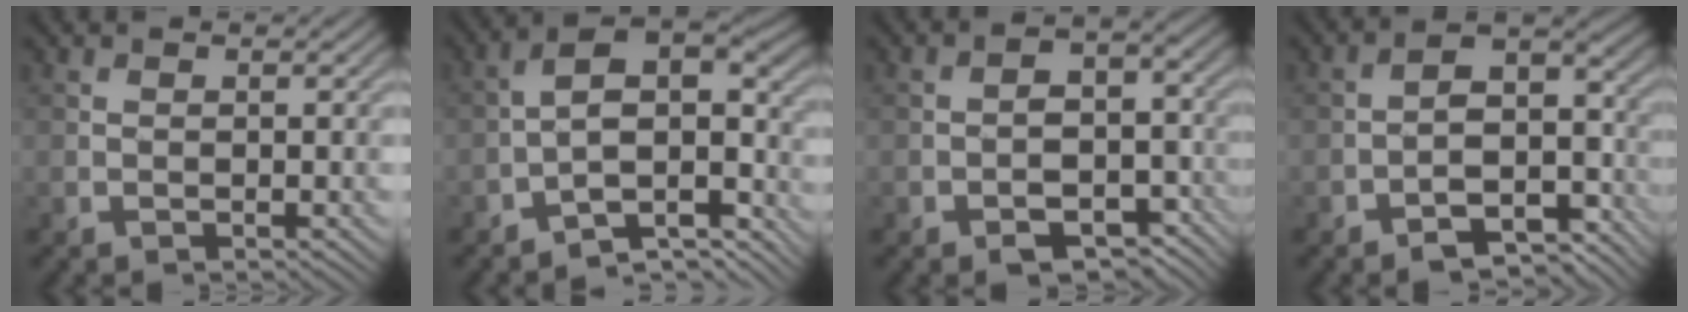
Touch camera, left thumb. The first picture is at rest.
{"total": 10.6, "force": [-4.8, 3.7, 8.6], "torque": [-0.135, 0.006, -0.078]}
{"total": 7.7, "force": [-4.0, 4.6, 4.7], "torque": [-0.069, -0.019, -0.059]}
{"total": 9.3, "force": [-5.2, 4.7, 6.1], "torque": [-0.089, -0.016, -0.094]}